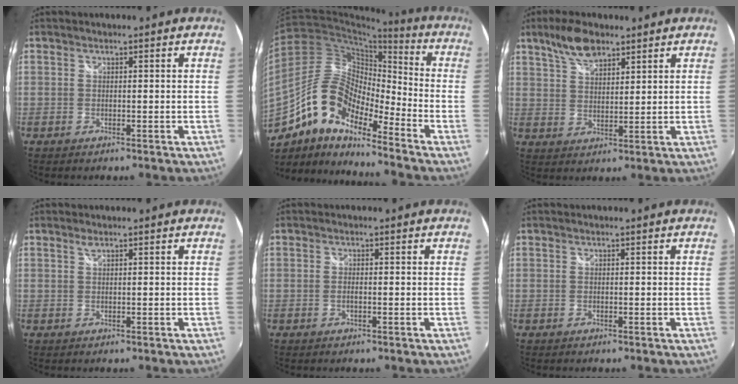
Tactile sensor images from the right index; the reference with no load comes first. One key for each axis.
{"total": 14.9, "fx": -9.7, "fy": 5.6, "fz": 9.8, "tx": -0.179, "ty": 0.010, "tz": -0.197}
{"total": 7.4, "fx": 5.2, "fy": 3.0, "fz": 4.4, "tx": -0.079, "ty": 0.015, "tz": 0.098}
{"total": 0.7, "fx": 0.6, "fy": 0.1, "fz": 0.5, "tx": -0.008, "ty": 0.002, "tz": 0.010}
{"total": 0.8, "fx": -0.3, "fy": 0.2, "fz": 0.7, "tx": -0.017, "ty": -0.001, "tz": -0.007}
{"total": 0.0}